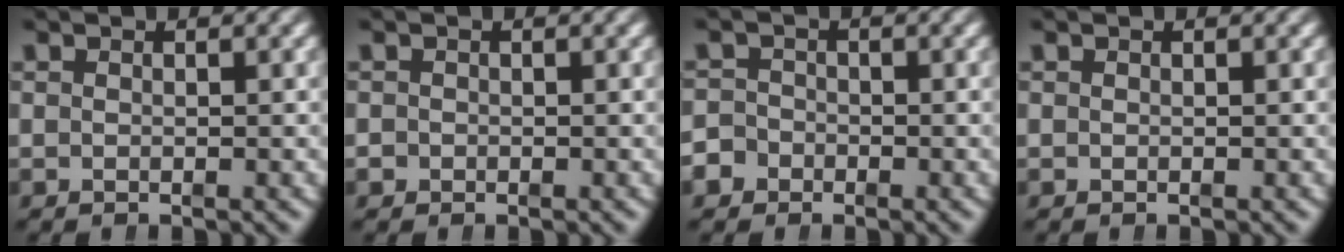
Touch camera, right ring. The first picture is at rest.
{"total": 0.9, "force": [-0.6, 0.7, -0.2], "torque": [0.002, -0.003, -0.012]}
{"total": 2.5, "force": [-1.6, 2.0, 0.1], "torque": [-0.001, -0.008, -0.031]}
{"total": 0.0}